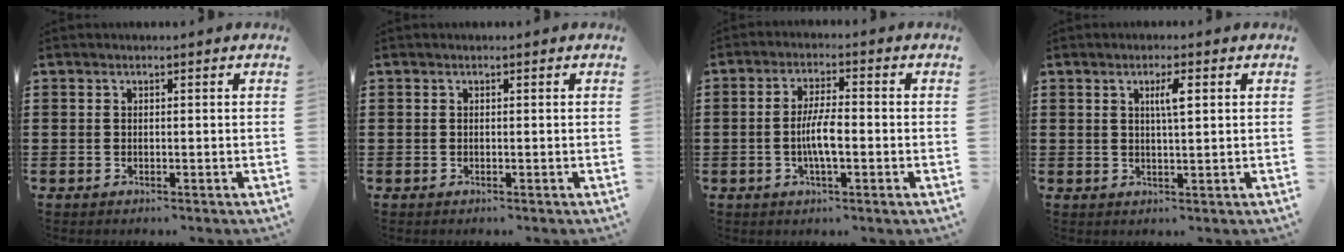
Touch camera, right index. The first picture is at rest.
{"total": 0.0}
{"total": 5.6, "force": [-1.0, 1.2, 5.4], "torque": [-0.109, -0.001, -0.023]}
{"total": 3.1, "force": [0.9, 0.5, 2.9], "torque": [-0.059, 0.005, 0.012]}